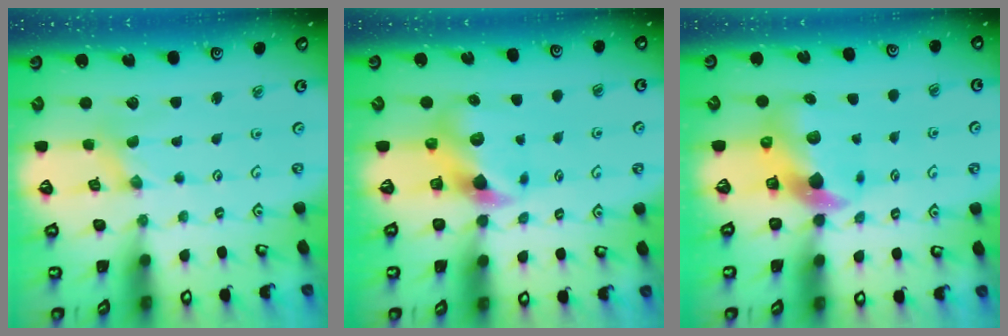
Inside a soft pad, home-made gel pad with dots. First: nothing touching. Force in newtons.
{"total": 6.9, "press": 6.9, "slide": 0.9}
{"total": 7.6, "press": 7.6, "slide": 1.1}